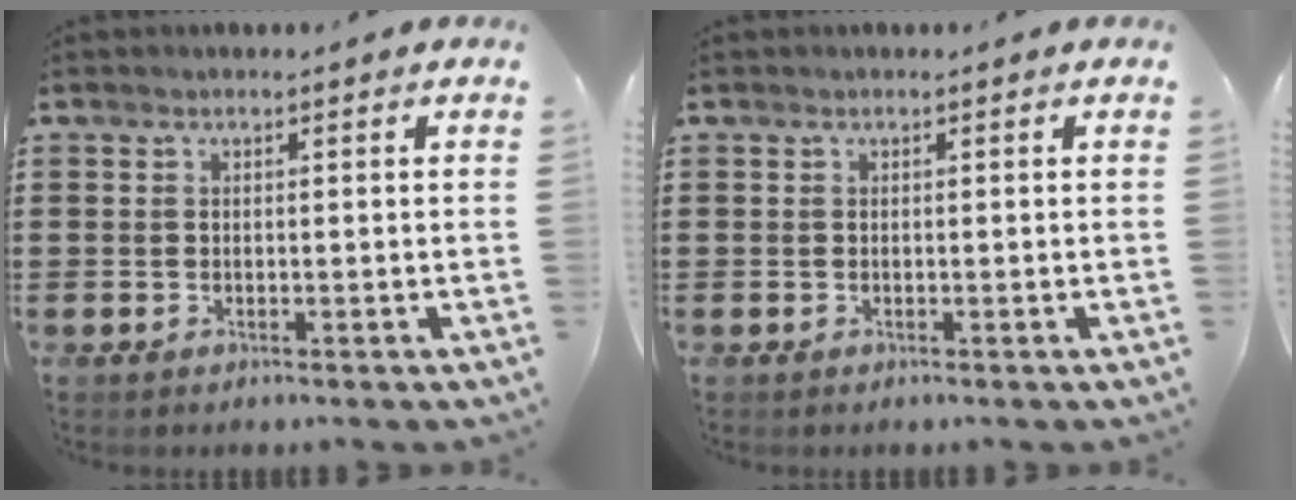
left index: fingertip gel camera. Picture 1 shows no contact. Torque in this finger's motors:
{"motor_torque": [0.01, 0.00, 0.00, 0.00]}